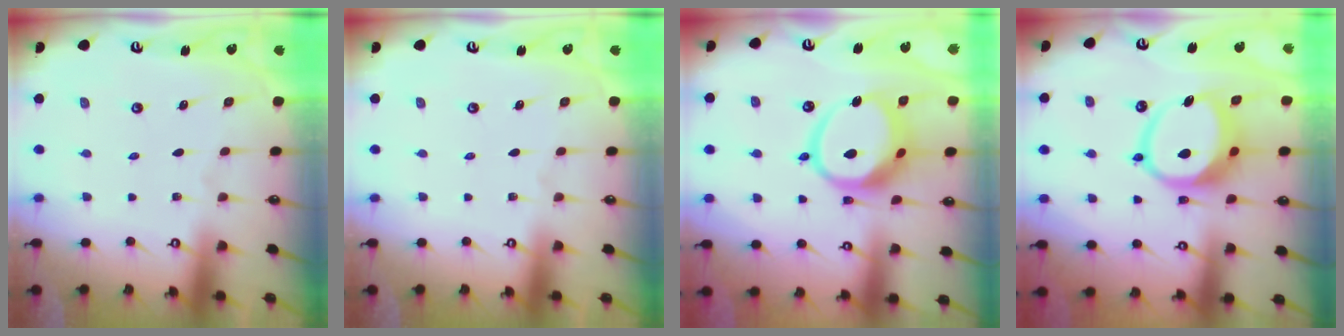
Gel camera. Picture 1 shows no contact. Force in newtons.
{"total": 0.0}
{"total": 14.3, "press": 14.3, "slide": 1.5}
{"total": 11.7, "press": 11.6, "slide": 1.5}